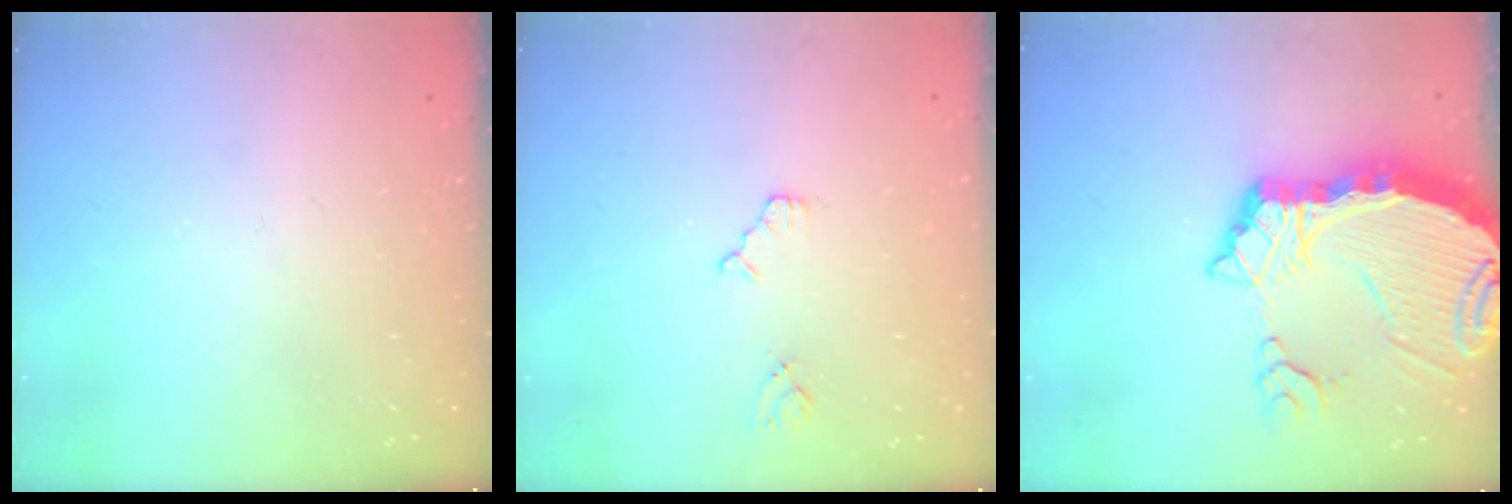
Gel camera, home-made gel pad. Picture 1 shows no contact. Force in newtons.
{"total": 2.3, "press": 2.3, "slide": 0.4}
{"total": 12.3, "press": 12.2, "slide": 1.4}